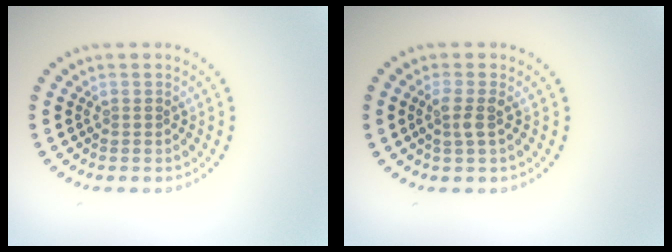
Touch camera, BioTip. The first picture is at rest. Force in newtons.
{"total": 1.6, "press": 1.3, "slide": 0.9}